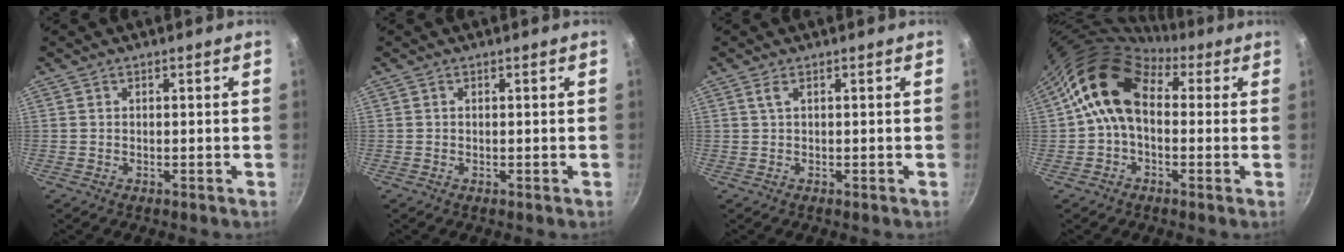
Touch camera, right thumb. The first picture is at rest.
{"total": 0.0}
{"total": 1.1, "force": [0.2, 0.1, 1.1], "torque": [-0.019, 0.000, 0.004]}
{"total": 12.2, "force": [1.7, 8.6, 8.5], "torque": [-0.132, 0.023, 0.007]}